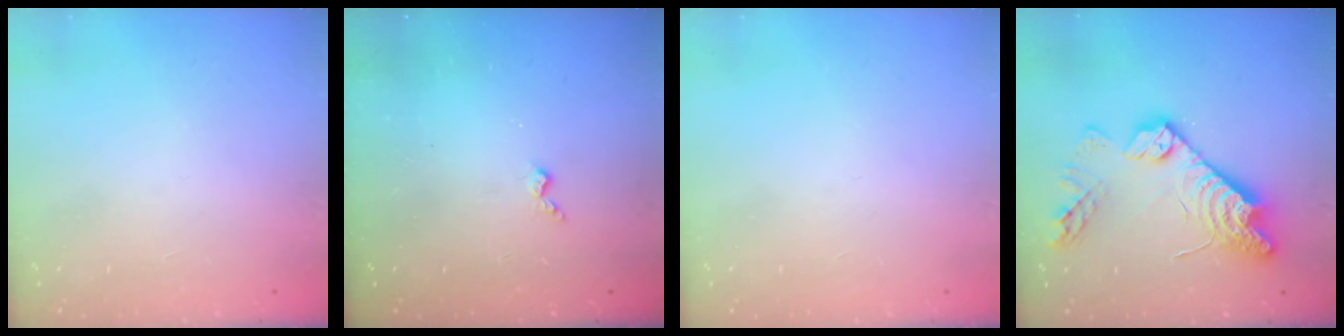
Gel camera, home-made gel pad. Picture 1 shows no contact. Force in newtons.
{"total": 3.0, "press": 3.0, "slide": 0.5}
{"total": 0.0}
{"total": 18.1, "press": 18.1, "slide": 0.6}